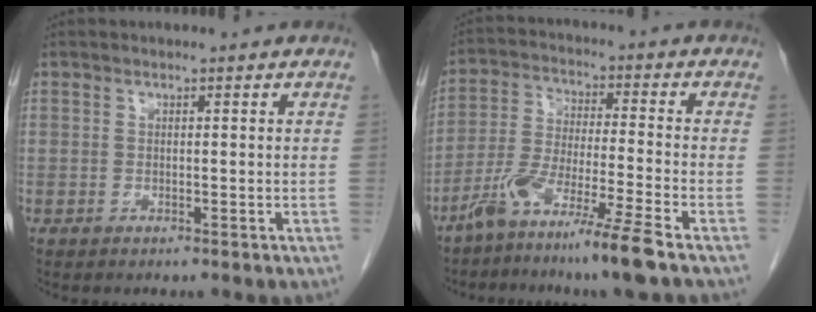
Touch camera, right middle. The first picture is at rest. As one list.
[{"total": 10.6, "force": [-7.4, -1.1, 7.5], "torque": [-0.147, -0.031, -0.142]}]